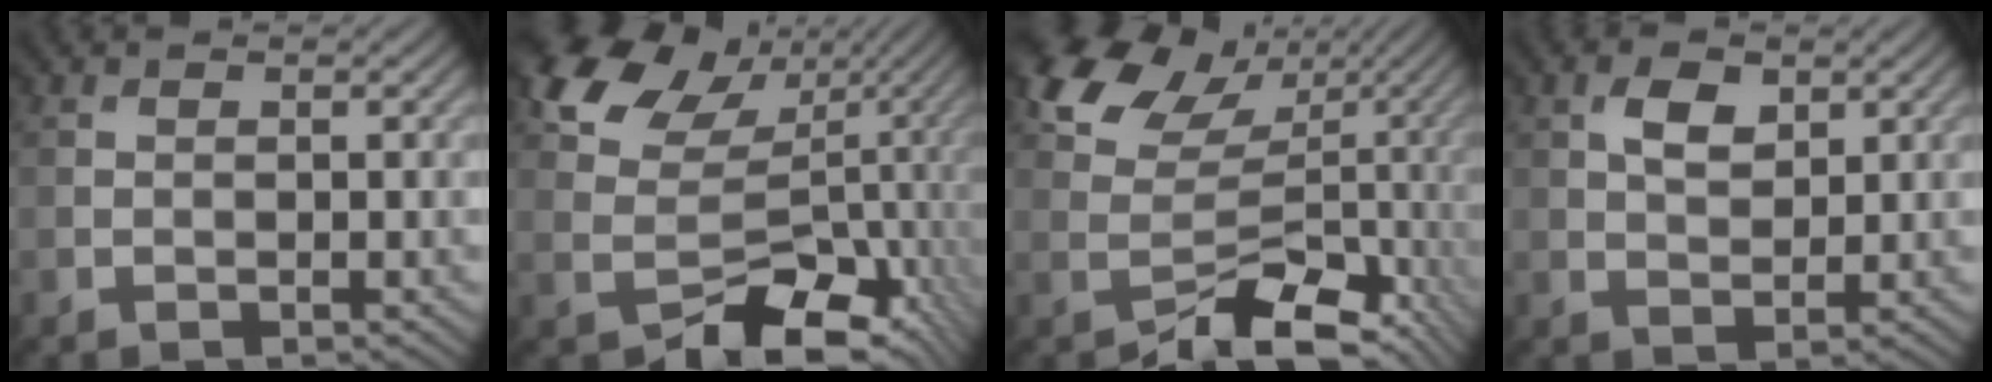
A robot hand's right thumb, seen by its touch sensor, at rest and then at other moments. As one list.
[{"total": 11.3, "force": [1.7, 8.4, 7.3], "torque": [-0.127, -0.018, 0.057]}, {"total": 9.8, "force": [-1.9, 6.9, 6.7], "torque": [-0.114, -0.014, -0.016]}, {"total": 3.3, "force": [1.4, 2.1, 2.1], "torque": [-0.039, -0.002, 0.030]}]